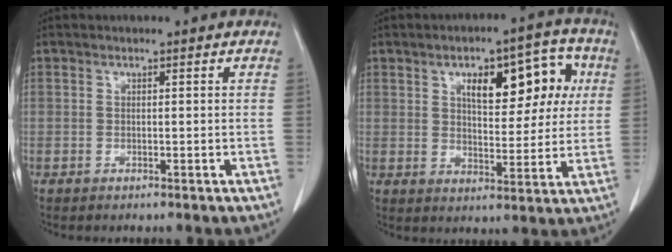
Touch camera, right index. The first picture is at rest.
{"total": 11.9, "force": [4.1, 5.1, 10.0], "torque": [-0.131, 0.028, 0.060]}